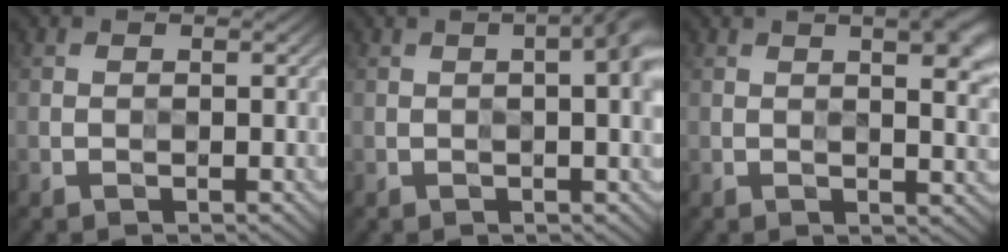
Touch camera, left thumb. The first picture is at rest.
{"total": 3.9, "force": [0.6, 0.8, 3.8], "torque": [-0.043, 0.015, 0.001]}
{"total": 6.3, "force": [2.4, 1.8, 5.6], "torque": [-0.060, 0.014, 0.026]}